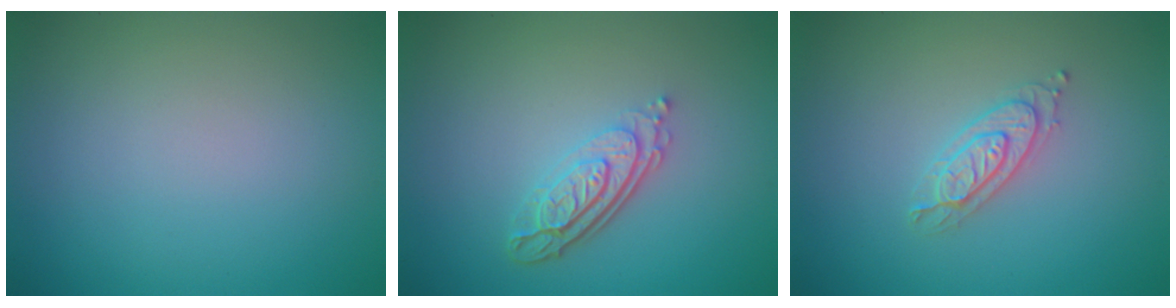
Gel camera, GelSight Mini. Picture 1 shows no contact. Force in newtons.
{"total": 4.0, "press": 2.8, "slide": 2.8}
{"total": 2.1, "press": 2.1, "slide": 0.2}